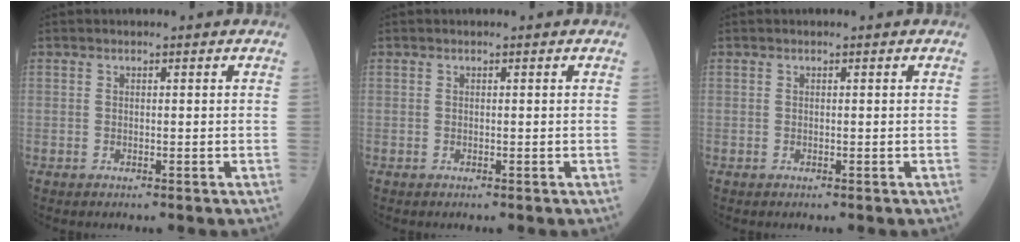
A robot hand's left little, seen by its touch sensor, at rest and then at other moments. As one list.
[{"total": 0.0}, {"total": 0.0}]